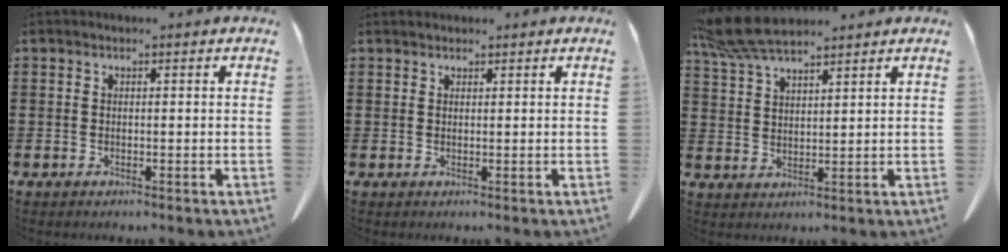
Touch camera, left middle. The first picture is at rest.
{"total": 0.9, "force": [0.8, 0.3, 0.0], "torque": [-0.003, -0.001, 0.018]}
{"total": 7.3, "force": [6.1, 1.5, 3.7], "torque": [-0.089, -0.006, 0.117]}